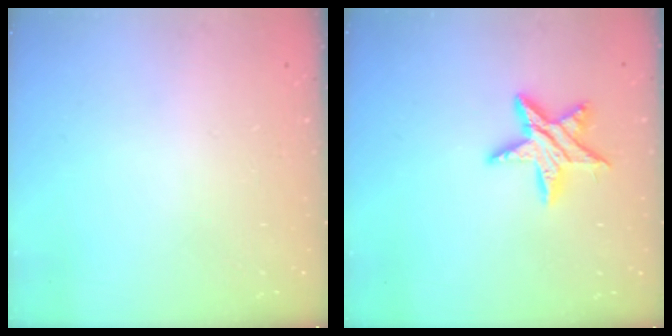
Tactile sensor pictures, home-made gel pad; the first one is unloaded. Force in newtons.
{"total": 11.7, "press": 11.7, "slide": 0.8}